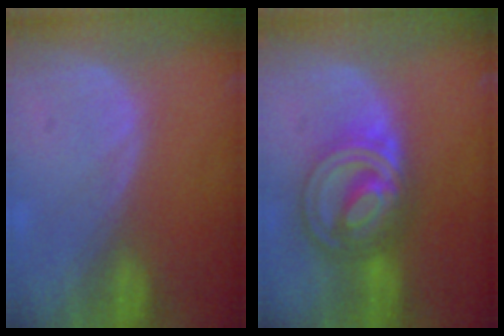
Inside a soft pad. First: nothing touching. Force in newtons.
{"total": 8.8, "press": 8.8, "slide": 0.7}